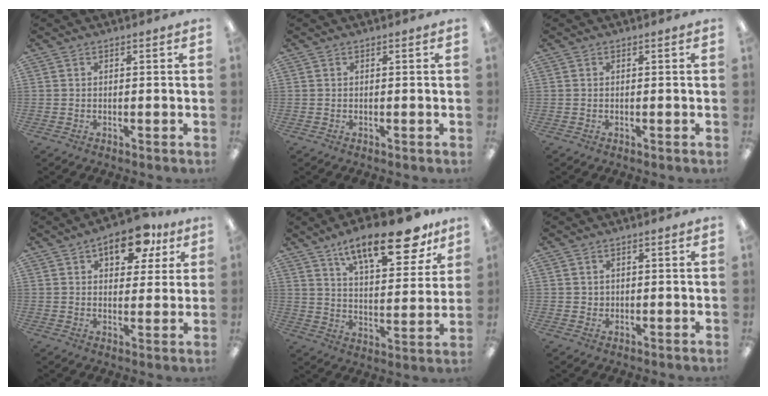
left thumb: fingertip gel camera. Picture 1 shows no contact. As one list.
[{"total": 0.0}, {"total": 0.0}, {"total": 11.9, "force": [6.5, 6.4, 7.7], "torque": [-0.090, -0.021, 0.105]}, {"total": 19.5, "force": [13.6, 6.8, 12.2], "torque": [-0.179, -0.080, 0.220]}, {"total": 1.3, "force": [0.7, 1.1, 0.0], "torque": [-0.003, 0.002, 0.013]}]